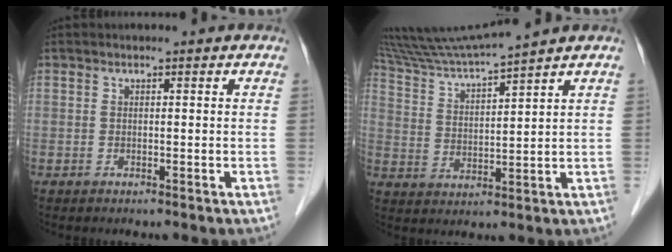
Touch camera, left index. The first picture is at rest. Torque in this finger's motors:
{"motor_torque": [0.65, -0.99, 0.13, 0.07]}